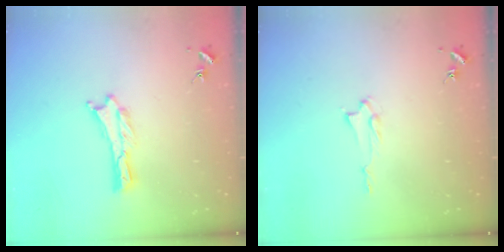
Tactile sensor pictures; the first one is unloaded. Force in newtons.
{"total": 1.3, "press": 1.3, "slide": 0.2}